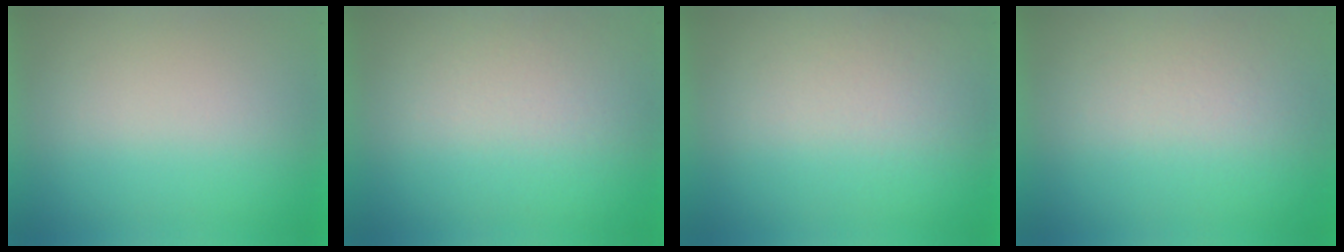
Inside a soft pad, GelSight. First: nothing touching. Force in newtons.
{"total": 2.7}
{"total": 2.2}
{"total": 3.8}